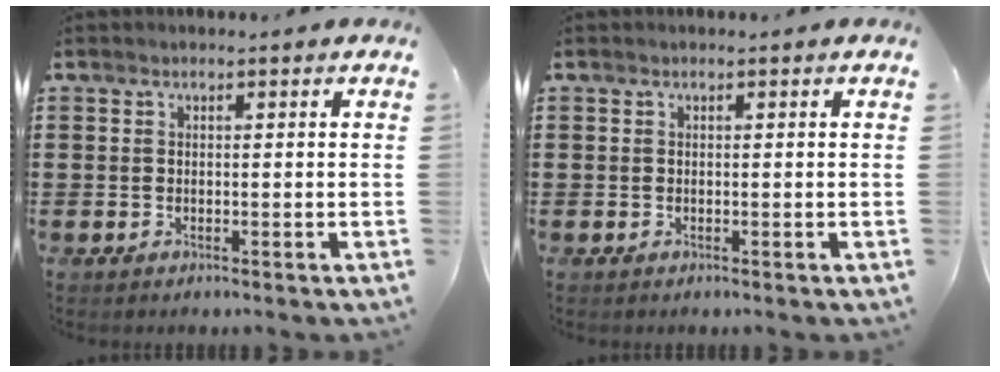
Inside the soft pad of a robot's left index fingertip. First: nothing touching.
{"total": 0.0}